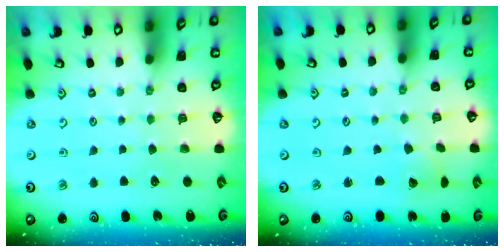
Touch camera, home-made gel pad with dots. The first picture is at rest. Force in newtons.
{"total": 2.0, "press": 2.0, "slide": 0.3}